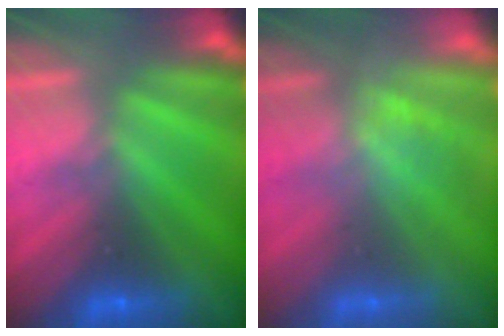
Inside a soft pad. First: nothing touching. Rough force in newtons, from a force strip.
{"total": 1.6}